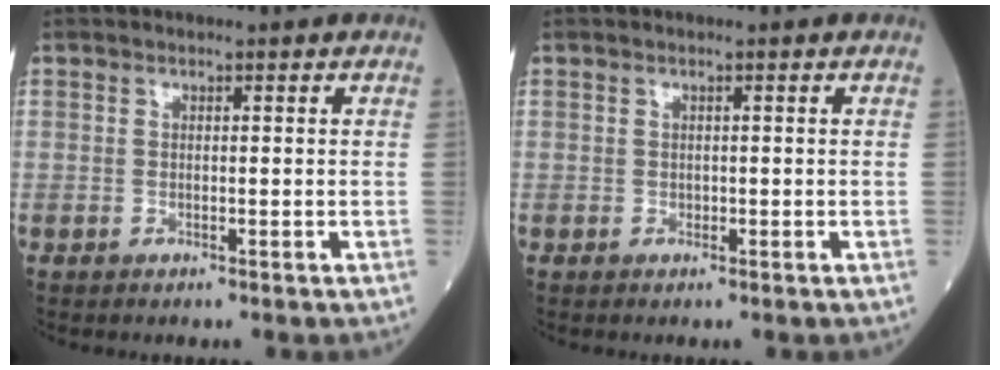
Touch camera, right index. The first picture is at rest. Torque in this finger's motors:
{"motor_torque": [-0.02, -0.04, 0.02, 0.01]}